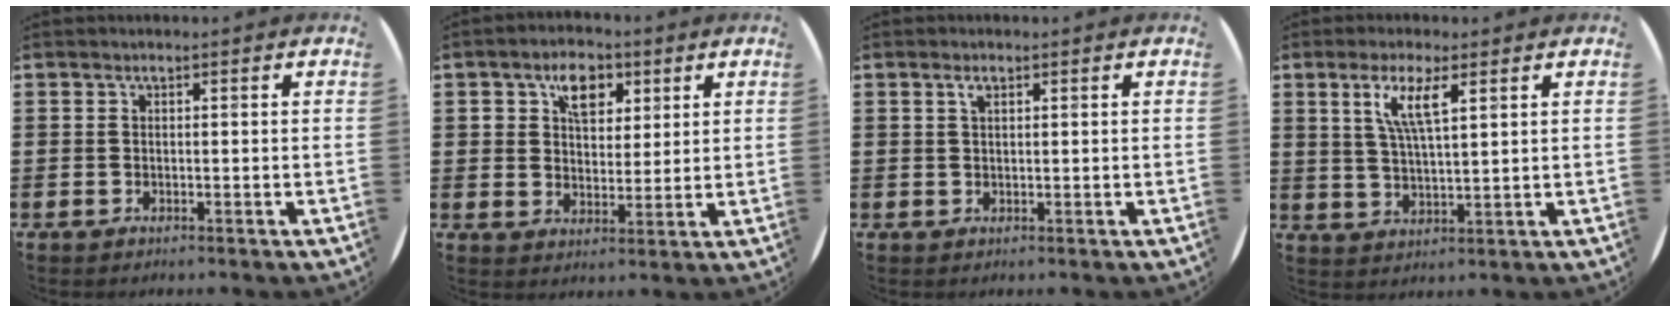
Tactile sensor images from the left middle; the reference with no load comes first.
{"total": 6.0, "force": [3.3, 3.8, 3.3], "torque": [-0.045, 0.004, 0.051]}
{"total": 2.5, "force": [1.5, 0.8, 1.9], "torque": [-0.033, 0.003, 0.023]}
{"total": 5.7, "force": [3.2, 1.2, 4.6], "torque": [-0.092, 0.004, 0.052]}